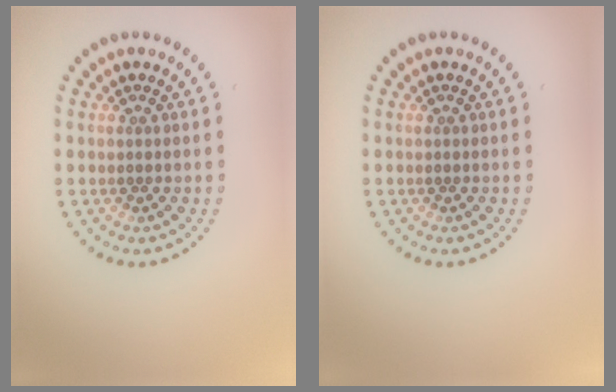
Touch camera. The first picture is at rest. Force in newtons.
{"total": 0.0}